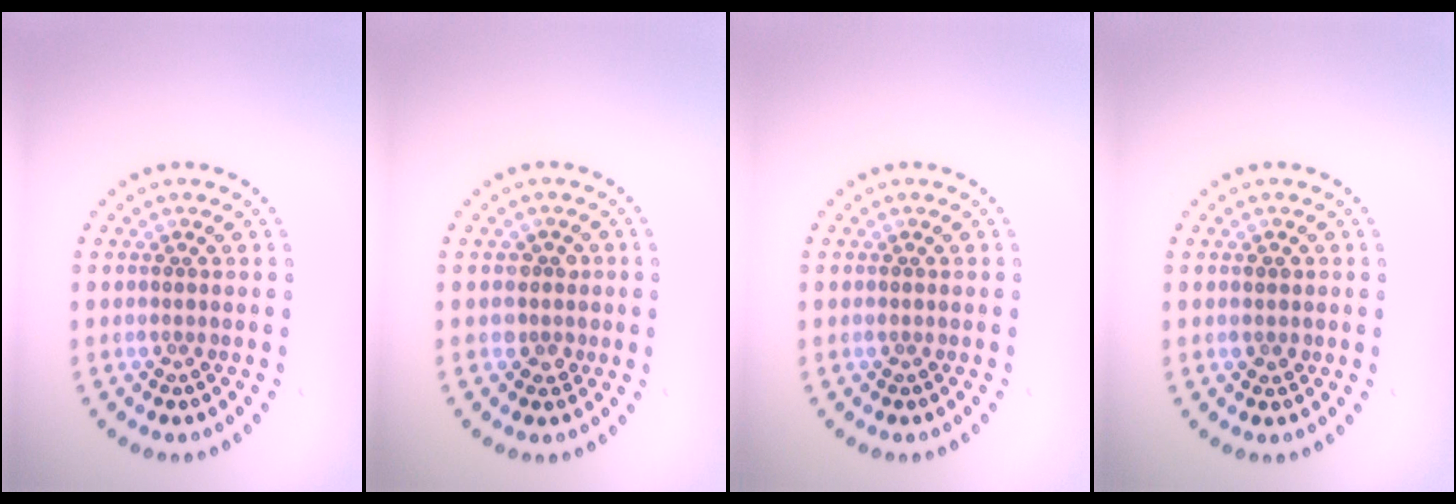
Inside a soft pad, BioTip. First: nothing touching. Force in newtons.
{"total": 1.7, "press": 1.5, "slide": 0.8}
{"total": 0.0}
{"total": 0.9, "press": 0.8, "slide": 0.1}